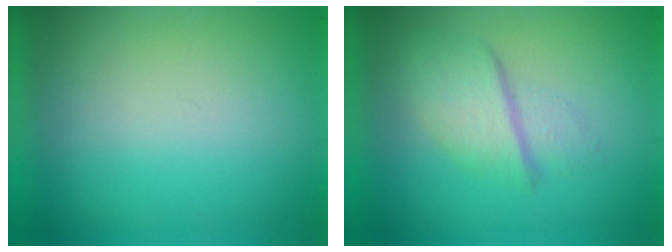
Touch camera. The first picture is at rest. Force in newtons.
{"total": 2.7}